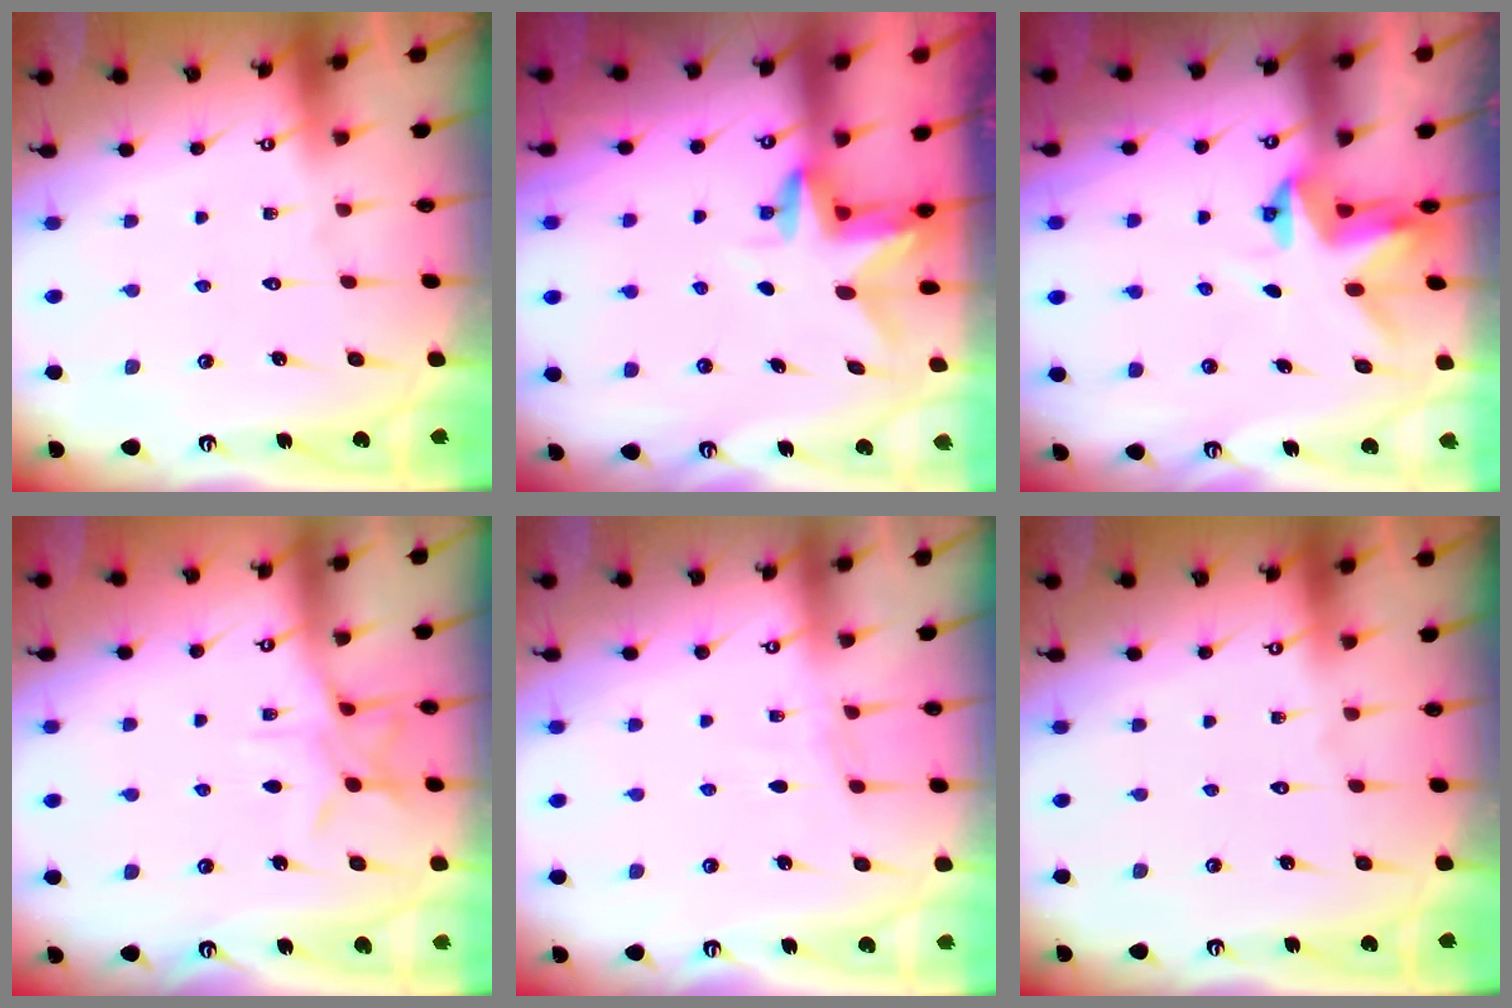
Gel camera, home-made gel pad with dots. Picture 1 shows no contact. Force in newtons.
{"total": 3.0, "press": 3.0, "slide": 0.3}
{"total": 3.6, "press": 3.6, "slide": 0.3}
{"total": 7.4, "press": 7.3, "slide": 0.7}
{"total": 3.1, "press": 3.1, "slide": 0.3}
{"total": 0.0}